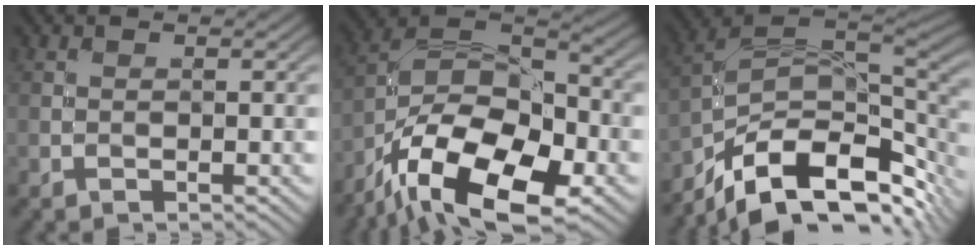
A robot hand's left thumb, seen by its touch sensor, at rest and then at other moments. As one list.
[{"total": 17.6, "force": [-10.1, 8.4, 11.7], "torque": [-0.242, -0.026, -0.177]}, {"total": 14.5, "force": [-7.2, 7.5, 10.1], "torque": [-0.190, -0.021, -0.120]}]